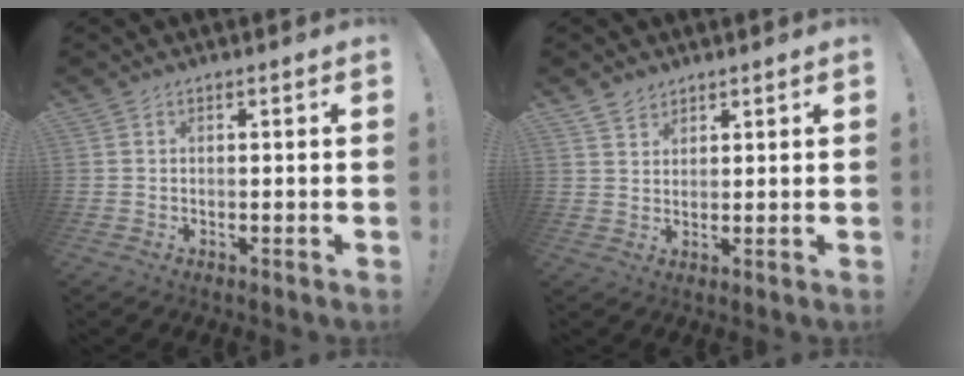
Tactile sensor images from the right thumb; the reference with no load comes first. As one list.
[{"total": 3.5, "force": [3.0, 1.8, 0.3], "torque": [0.000, -0.018, 0.055]}]